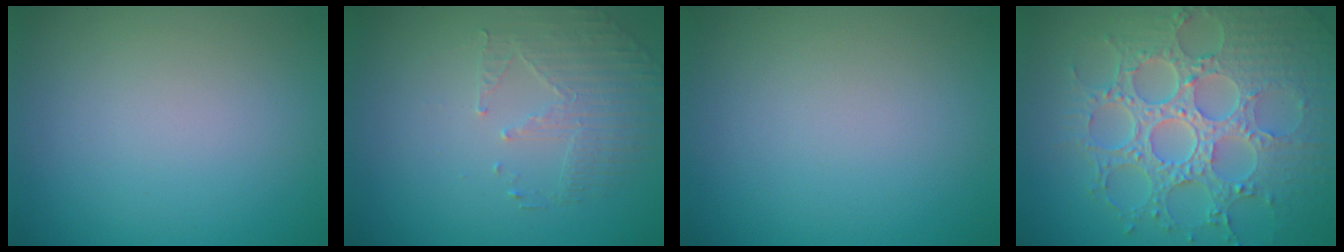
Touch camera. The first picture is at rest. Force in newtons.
{"total": 1.9, "press": 1.5, "slide": 1.2}
{"total": 0.0}
{"total": 8.9, "press": 6.5, "slide": 6.1}